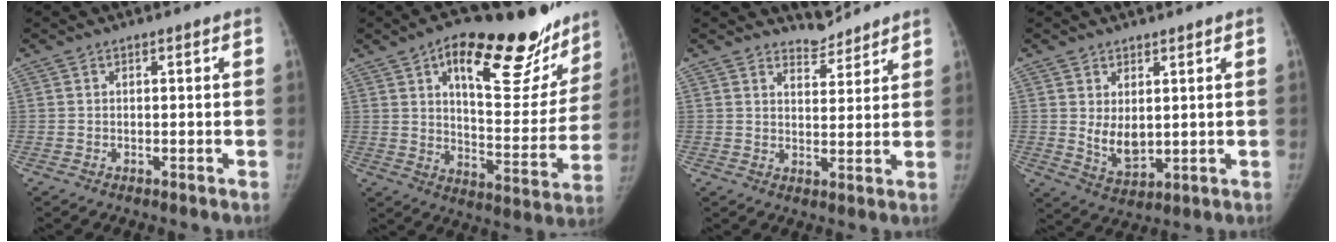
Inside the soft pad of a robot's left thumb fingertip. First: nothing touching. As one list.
[{"total": 26.5, "force": [16.2, 10.7, 17.9], "torque": [-0.195, -0.055, 0.233]}, {"total": 4.1, "force": [3.9, 0.9, -0.5], "torque": [0.024, -0.038, 0.065]}, {"total": 5.6, "force": [1.4, 3.5, 4.2], "torque": [-0.056, -0.025, 0.038]}]